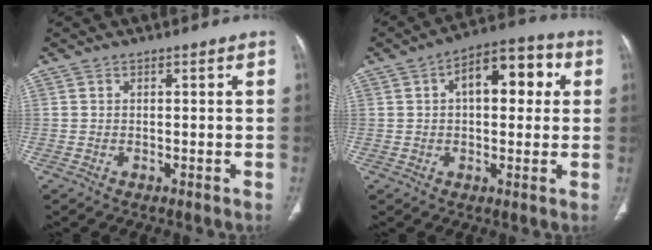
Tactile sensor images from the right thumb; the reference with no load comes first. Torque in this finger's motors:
{"motor_torque": [0.35, 2.35, 1.19, -0.34, 0.06]}